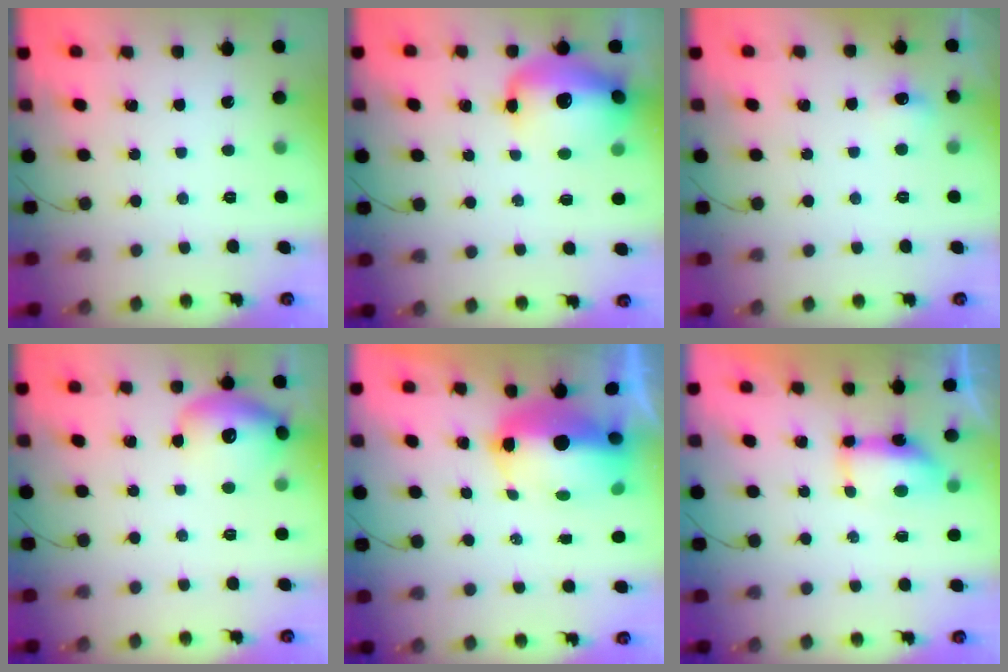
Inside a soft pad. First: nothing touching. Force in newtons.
{"total": 15.5, "press": 15.1, "slide": 3.7}
{"total": 6.1, "press": 5.9, "slide": 1.6}
{"total": 13.3, "press": 13.2, "slide": 1.8}
{"total": 12.5, "press": 12.3, "slide": 2.4}
{"total": 7.9, "press": 7.4, "slide": 2.9}